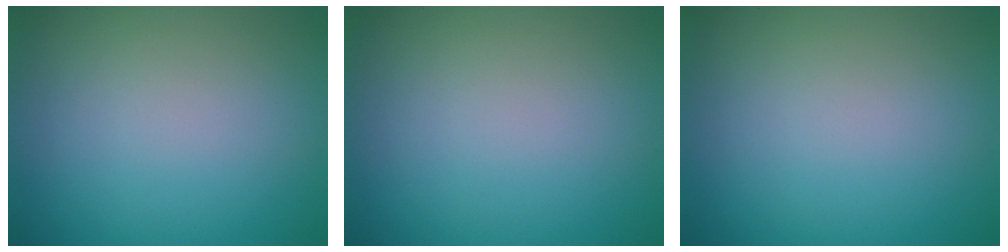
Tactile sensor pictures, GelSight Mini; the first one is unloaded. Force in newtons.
{"total": 0.0}
{"total": 0.0}